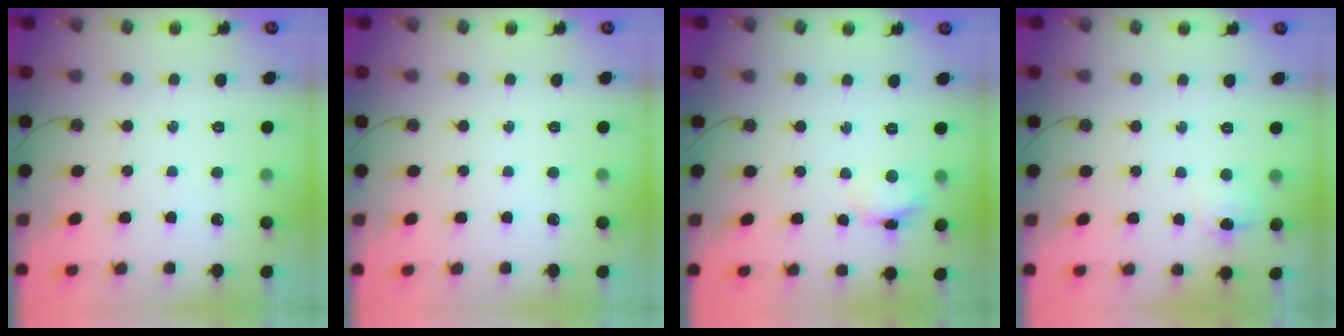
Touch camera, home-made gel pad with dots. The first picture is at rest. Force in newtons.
{"total": 0.0}
{"total": 6.5, "press": 6.5, "slide": 0.5}
{"total": 6.3, "press": 4.9, "slide": 3.9}